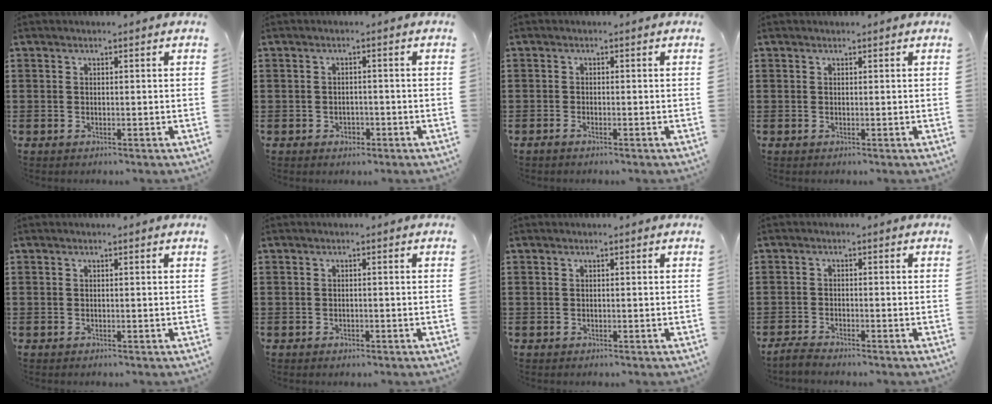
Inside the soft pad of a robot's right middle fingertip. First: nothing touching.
{"total": 1.3, "force": [-0.7, 0.9, 0.6], "torque": [-0.015, 0.000, -0.016]}
{"total": 0.6, "force": [-0.5, 0.1, 0.4], "torque": [-0.008, -0.003, -0.010]}
{"total": 0.0}
{"total": 0.0}
{"total": 0.6, "force": [-0.5, 0.3, 0.2], "torque": [-0.004, 0.001, -0.010]}
{"total": 0.0}
{"total": 1.9, "force": [-1.8, 0.1, 0.6], "torque": [-0.019, 0.000, -0.037]}